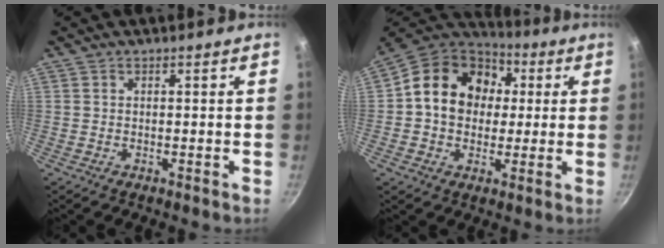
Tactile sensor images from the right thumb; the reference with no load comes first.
{"total": 17.4, "force": [2.5, 14.1, 9.9], "torque": [-0.138, 0.029, 0.026]}